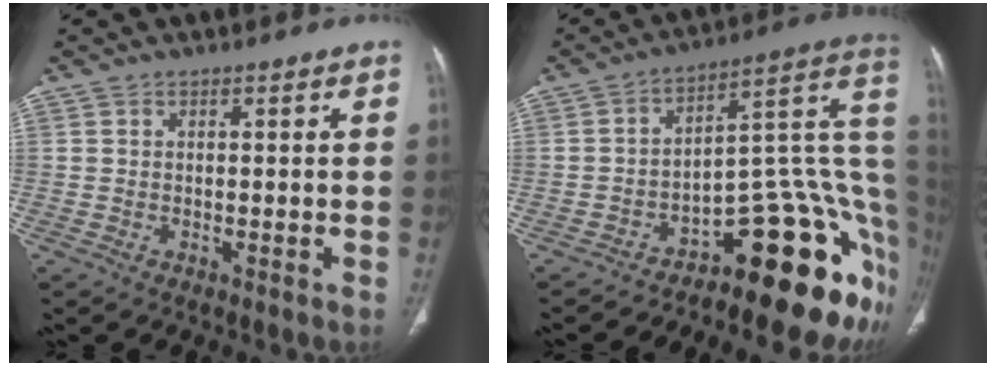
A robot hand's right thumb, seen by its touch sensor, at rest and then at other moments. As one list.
[{"total": 22.1, "force": [-10.2, 8.4, 17.7], "torque": [-0.111, 0.116, -0.140]}]